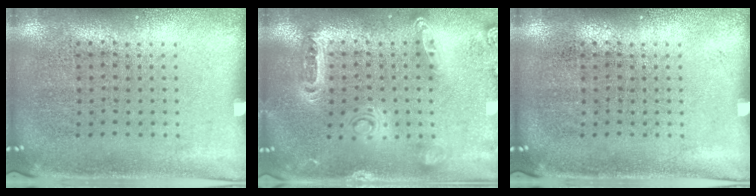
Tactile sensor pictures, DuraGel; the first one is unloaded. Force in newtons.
{"total": 1.4, "press": 1.4, "slide": 0.3}
{"total": 0.0}